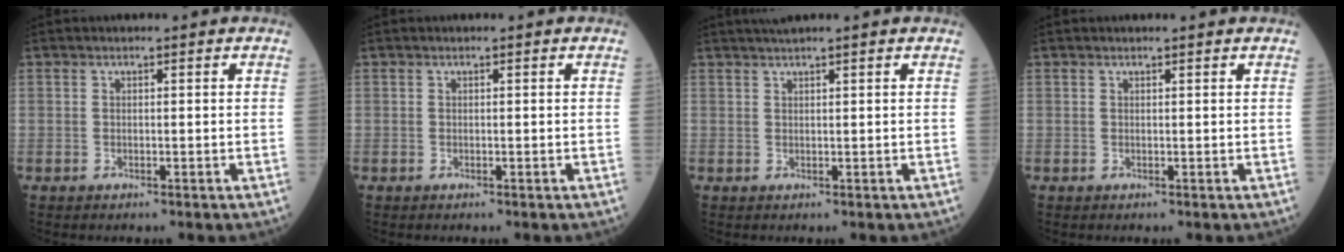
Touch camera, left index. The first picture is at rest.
{"total": 0.0}
{"total": 2.6, "force": [2.2, -0.6, 1.3], "torque": [-0.012, 0.019, 0.041]}
{"total": 1.0, "force": [0.9, 0.0, 0.3], "torque": [-0.004, 0.006, 0.013]}